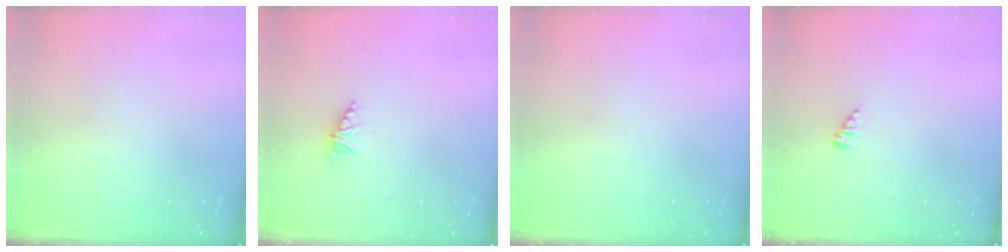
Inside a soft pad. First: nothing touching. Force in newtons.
{"total": 1.7, "press": 1.6, "slide": 0.4}
{"total": 0.0}
{"total": 2.2, "press": 2.2, "slide": 0.2}